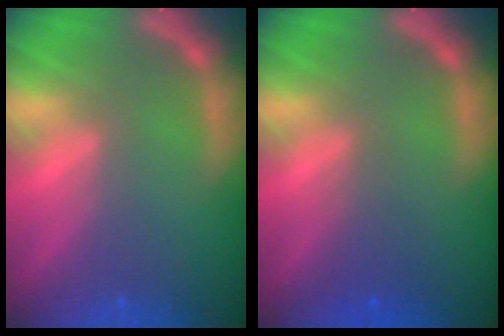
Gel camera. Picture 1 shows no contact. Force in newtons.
{"total": 2.0}